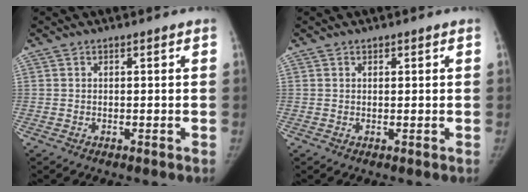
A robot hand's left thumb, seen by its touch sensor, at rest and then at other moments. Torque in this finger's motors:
{"motor_torque": [-0.25, -0.08, -0.57, 0.23, -0.03]}